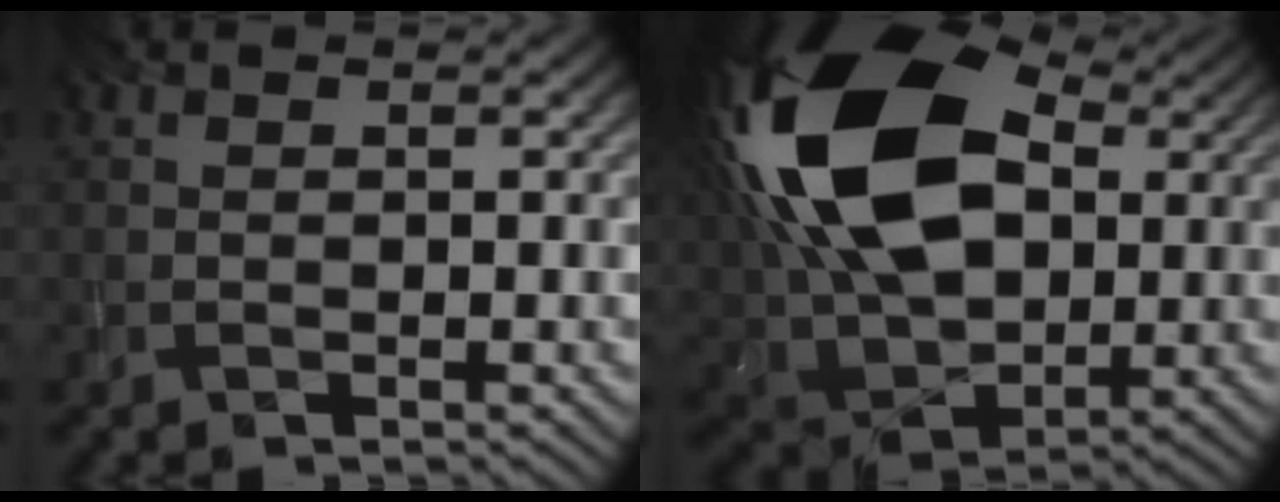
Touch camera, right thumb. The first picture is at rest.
{"total": 21.1, "force": [5.4, 13.3, 15.5], "torque": [-0.342, 0.033, 0.083]}